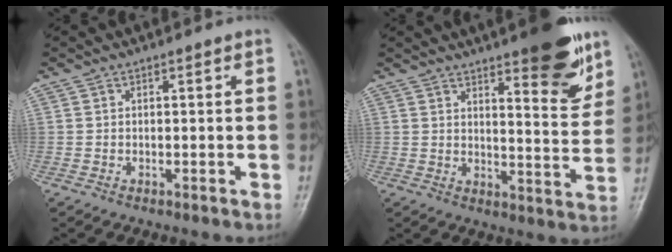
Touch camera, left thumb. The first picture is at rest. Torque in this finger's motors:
{"motor_torque": [1.53, 0.96, 1.15, -1.04, 0.03]}